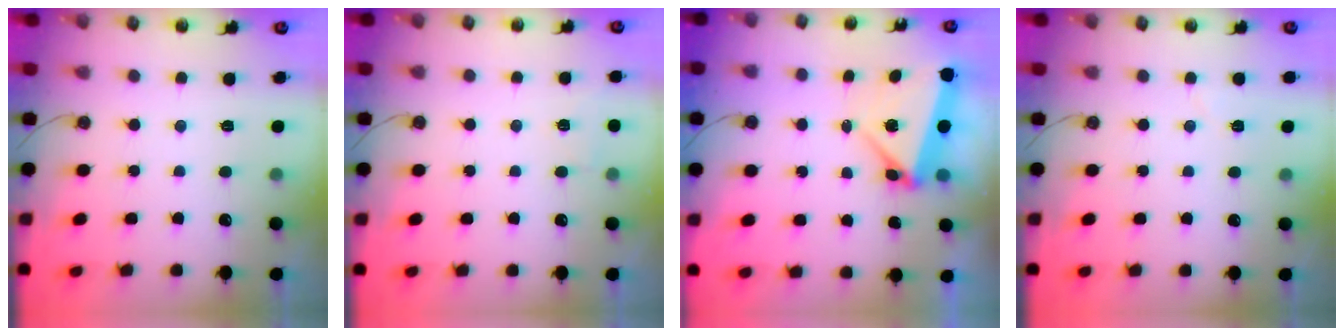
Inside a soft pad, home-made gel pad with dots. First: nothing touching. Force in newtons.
{"total": 4.0, "press": 3.2, "slide": 2.5}
{"total": 5.7, "press": 5.2, "slide": 2.4}
{"total": 4.1, "press": 3.1, "slide": 2.7}